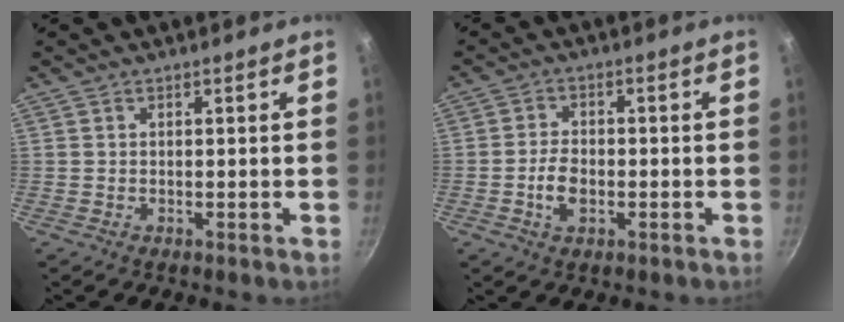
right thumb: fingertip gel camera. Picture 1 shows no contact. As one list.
[{"total": 5.0, "force": [-1.4, 3.1, 3.6], "torque": [-0.062, 0.013, -0.028]}]